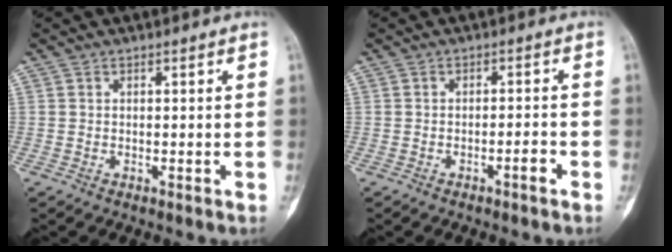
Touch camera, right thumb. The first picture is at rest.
{"total": 2.3, "force": [-1.3, 0.3, 1.9], "torque": [-0.032, 0.011, -0.023]}